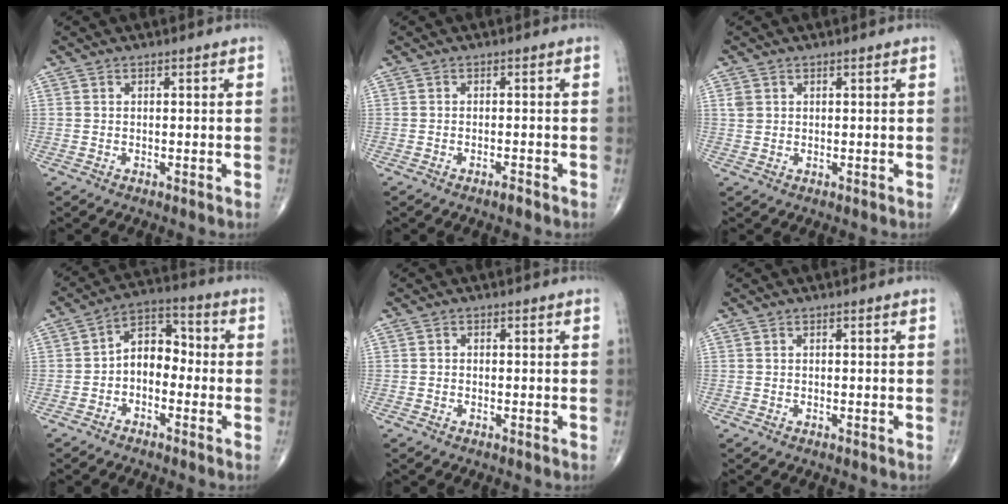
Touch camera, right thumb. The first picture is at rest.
{"total": 1.3, "force": [-1.1, 0.2, 0.8], "torque": [-0.016, 0.001, -0.021]}
{"total": 1.7, "force": [0.6, 1.4, 0.8], "torque": [-0.011, 0.001, 0.013]}
{"total": 7.7, "force": [-1.6, 5.3, 5.4], "torque": [-0.060, 0.038, -0.046]}
{"total": 0.5, "force": [-0.2, 0.4, 0.2], "torque": [0.001, 0.002, -0.009]}
{"total": 0.0}